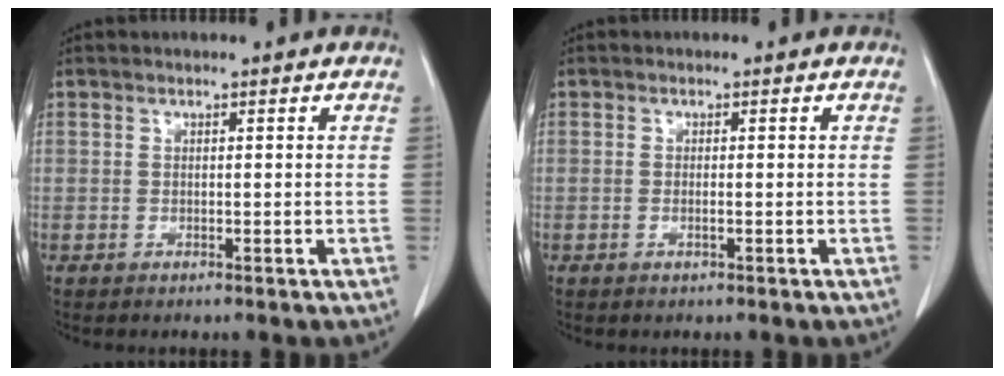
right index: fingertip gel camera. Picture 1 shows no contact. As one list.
[{"total": 0.6, "force": [-0.2, 0.1, 0.6], "torque": [-0.013, -0.001, -0.002]}]